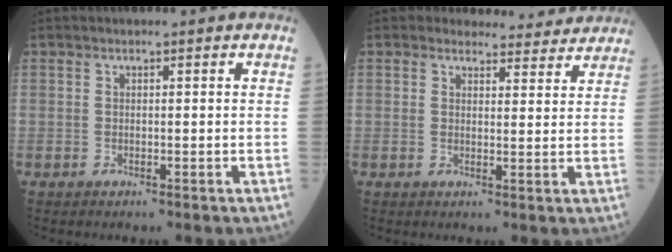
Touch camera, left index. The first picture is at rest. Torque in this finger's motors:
{"motor_torque": [0.51, -0.78, -0.10, -0.03]}